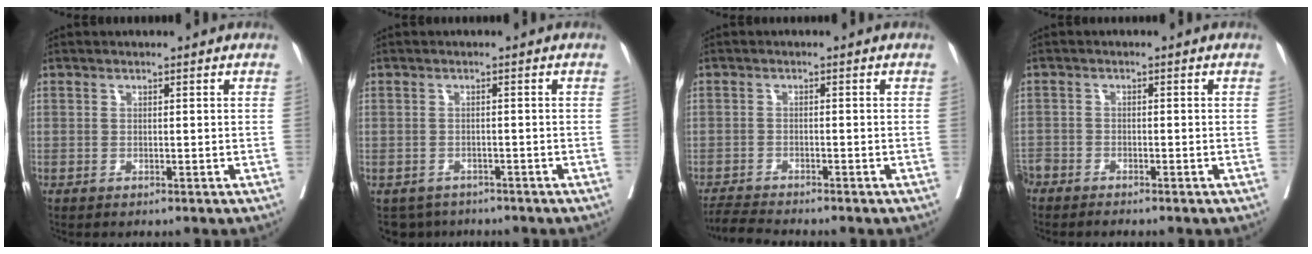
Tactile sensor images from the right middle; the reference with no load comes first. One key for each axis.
{"total": 3.8, "fx": -3.1, "fy": 2.1, "fz": -0.2, "tx": 0.009, "ty": 0.000, "tz": -0.049}
{"total": 3.6, "fx": -3.5, "fy": -0.6, "fz": 0.7, "tx": -0.012, "ty": -0.019, "tz": -0.063}
{"total": 4.9, "fx": -4.4, "fy": 1.4, "fz": 1.7, "tx": -0.033, "ty": -0.009, "tz": -0.081}